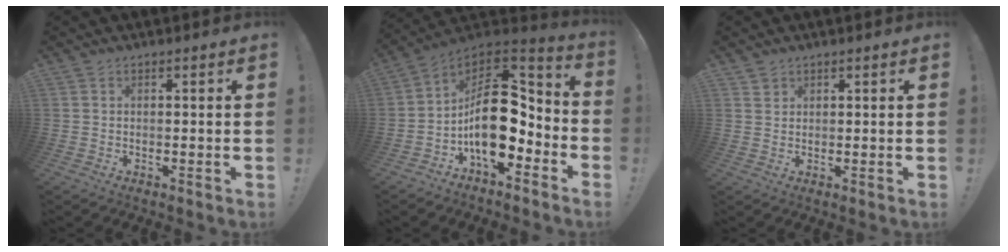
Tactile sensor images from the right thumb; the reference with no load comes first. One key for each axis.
{"total": 19.1, "fx": -2.1, "fy": 11.1, "fz": 15.4, "tx": -0.257, "ty": 0.014, "tz": -0.026}
{"total": 1.8, "fx": 1.3, "fy": 1.2, "fz": 0.1, "tx": 0.012, "ty": -0.011, "tz": 0.021}